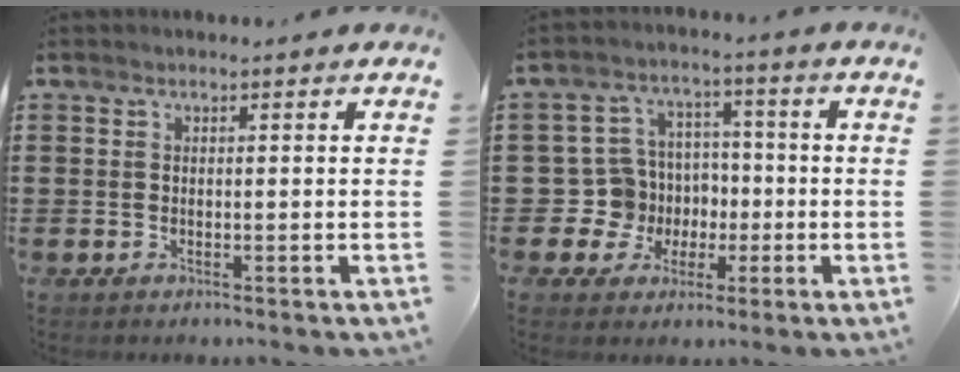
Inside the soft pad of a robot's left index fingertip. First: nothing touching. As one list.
[{"total": 7.5, "force": [-0.9, 7.4, 0.9], "torque": [-0.056, 0.006, -0.010]}]